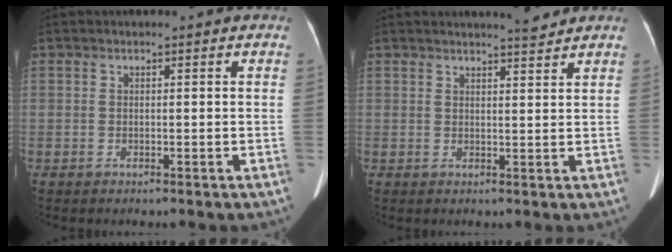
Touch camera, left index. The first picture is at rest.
{"total": 3.0, "force": [2.9, -0.3, 0.7], "torque": [-0.014, -0.008, 0.040]}